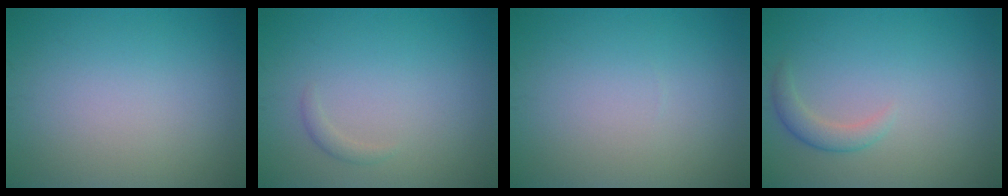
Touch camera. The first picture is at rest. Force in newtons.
{"total": 0.8, "press": 0.8, "slide": 0.1}
{"total": 0.0}
{"total": 1.8, "press": 1.7, "slide": 0.2}